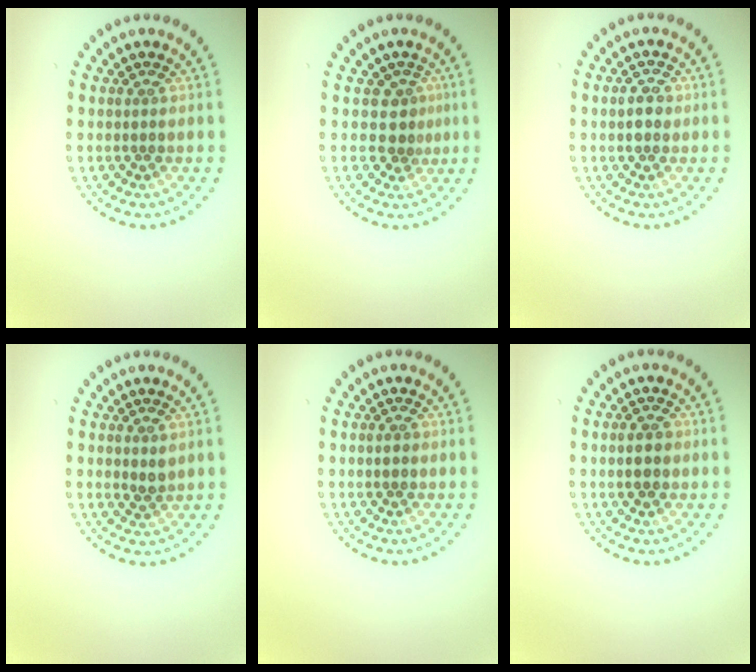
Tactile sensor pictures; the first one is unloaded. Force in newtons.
{"total": 1.7, "press": 1.1, "slide": 1.3}
{"total": 1.6, "press": 1.6, "slide": 0.0}
{"total": 1.0, "press": 0.9, "slide": 0.4}
{"total": 0.9, "press": 0.9, "slide": 0.0}
{"total": 1.8, "press": 1.8, "slide": 0.3}